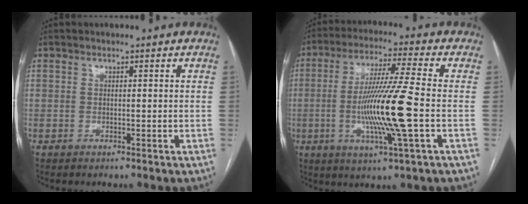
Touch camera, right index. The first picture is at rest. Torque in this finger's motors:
{"motor_torque": [1.87, -0.28, 1.05, 0.21]}